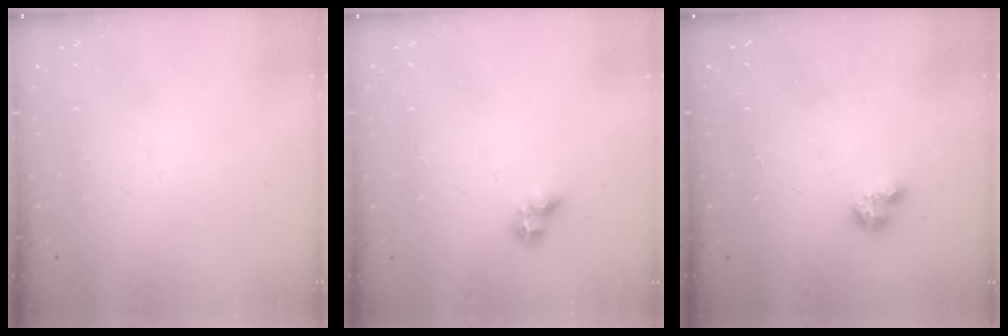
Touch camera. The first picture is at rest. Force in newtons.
{"total": 3.8, "press": 3.8, "slide": 0.4}
{"total": 2.6, "press": 2.6, "slide": 0.2}